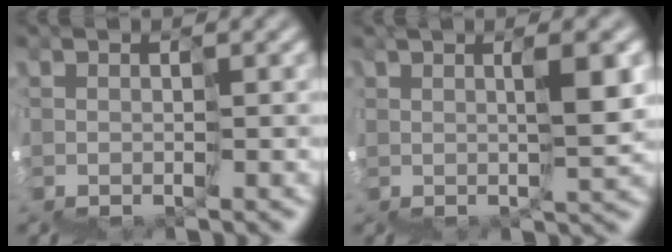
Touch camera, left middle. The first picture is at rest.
{"total": 5.0, "force": [2.6, 0.8, 4.2], "torque": [-0.076, 0.017, 0.051]}